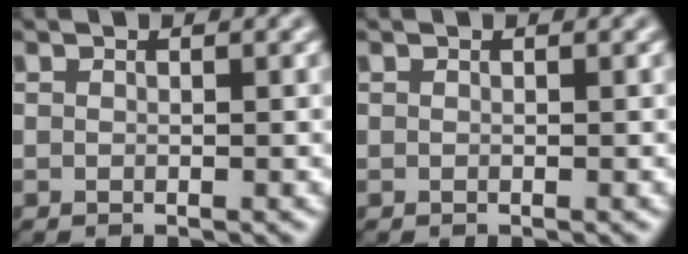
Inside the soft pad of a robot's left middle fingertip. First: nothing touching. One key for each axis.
{"total": 0.0}